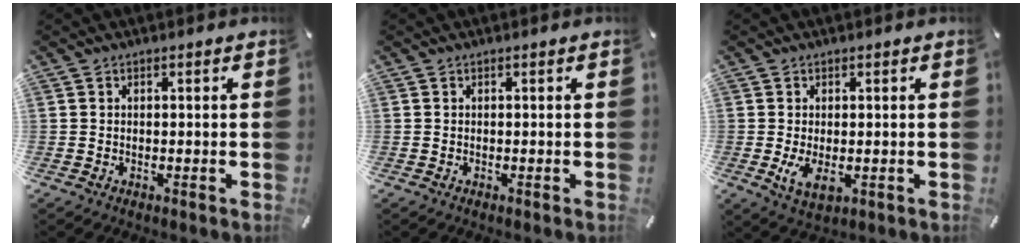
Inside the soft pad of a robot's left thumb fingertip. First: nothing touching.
{"total": 0.0}
{"total": 5.1, "force": [-0.4, 2.8, 4.3], "torque": [-0.085, -0.011, -0.013]}